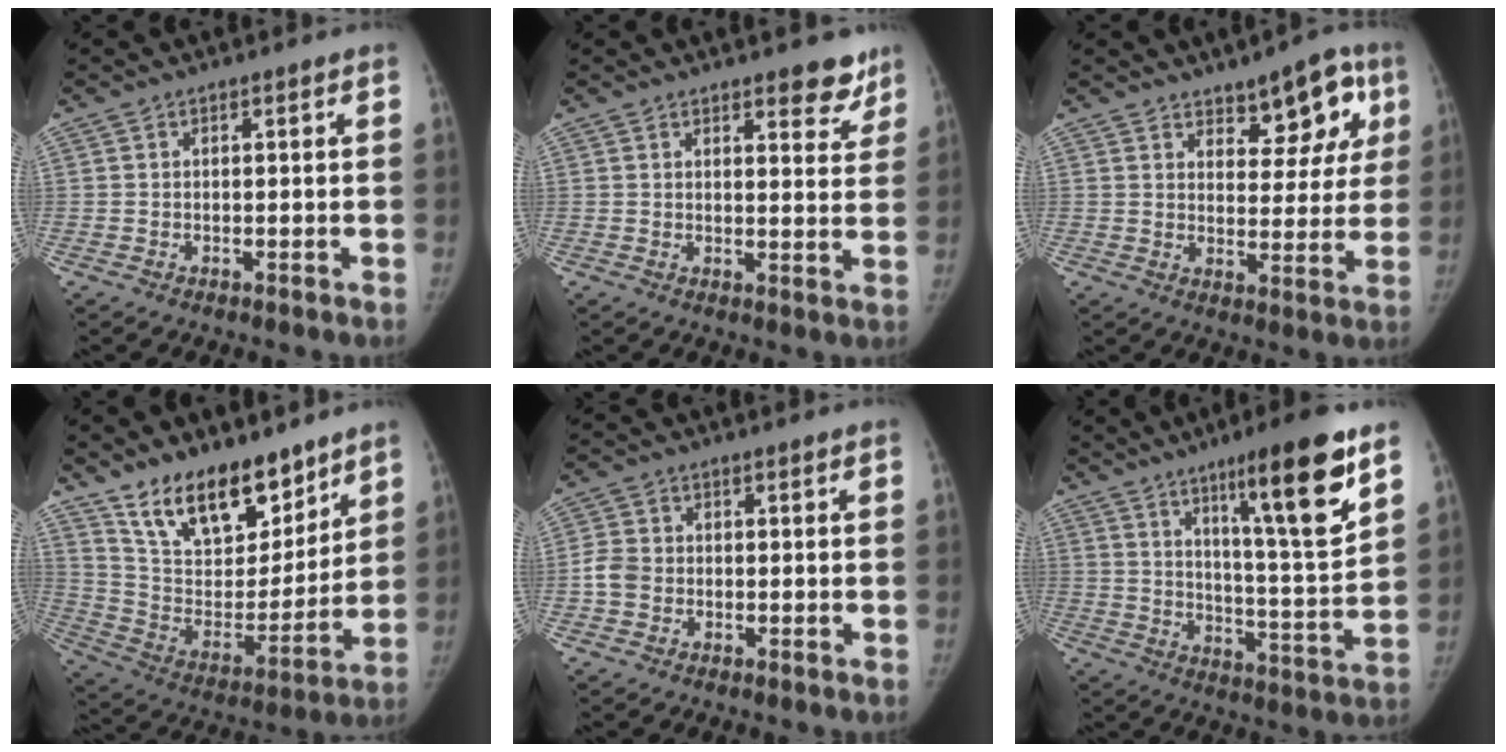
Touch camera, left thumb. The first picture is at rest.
{"total": 6.0, "force": [4.5, 2.3, 3.2], "torque": [-0.007, -0.027, 0.053]}
{"total": 10.5, "force": [5.8, 5.2, 7.0], "torque": [-0.046, -0.022, 0.081]}
{"total": 19.6, "force": [14.2, 9.2, 10.0], "torque": [-0.119, -0.082, 0.251]}
{"total": 3.6, "force": [-0.7, 3.0, 1.8], "torque": [-0.029, 0.006, -0.018]}
{"total": 18.4, "force": [10.4, 2.2, 15.1], "torque": [-0.210, -0.060, 0.166]}